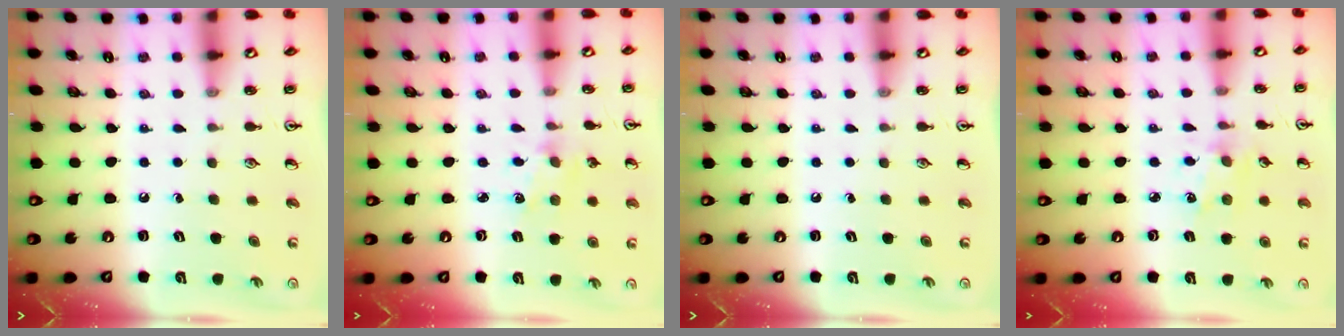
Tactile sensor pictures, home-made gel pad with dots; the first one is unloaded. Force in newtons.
{"total": 1.8, "press": 1.8, "slide": 0.3}
{"total": 0.0}
{"total": 2.3, "press": 2.3, "slide": 0.4}